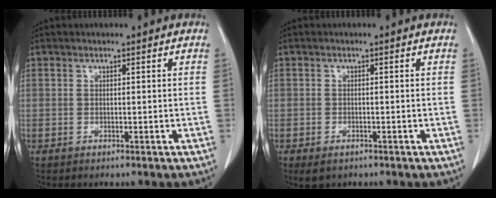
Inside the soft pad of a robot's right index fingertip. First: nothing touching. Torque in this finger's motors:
{"motor_torque": [0.17, -0.13, 0.06, 0.01]}